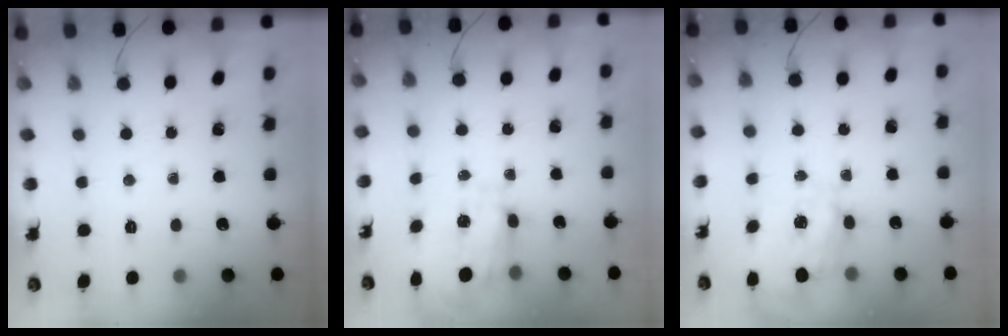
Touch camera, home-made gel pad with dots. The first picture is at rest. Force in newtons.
{"total": 7.6, "press": 7.5, "slide": 1.2}
{"total": 3.9, "press": 3.8, "slide": 0.9}